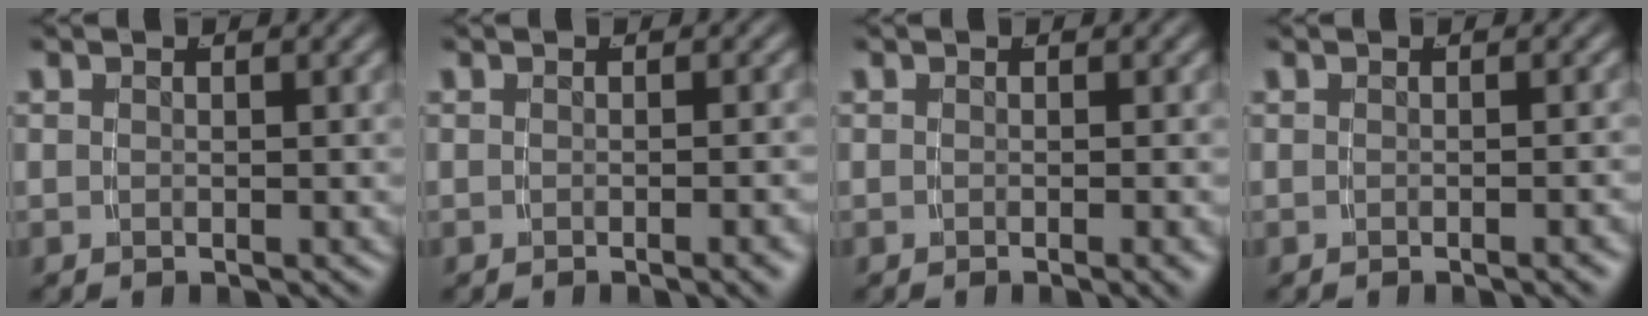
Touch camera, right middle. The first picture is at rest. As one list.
[{"total": 1.0, "force": [-0.6, -0.3, 0.7], "torque": [-0.010, 0.007, -0.012]}, {"total": 0.8, "force": [-0.3, -0.3, 0.7], "torque": [-0.008, 0.004, -0.006]}, {"total": 0.7, "force": [-0.5, -0.2, 0.5], "torque": [-0.007, 0.007, -0.011]}]